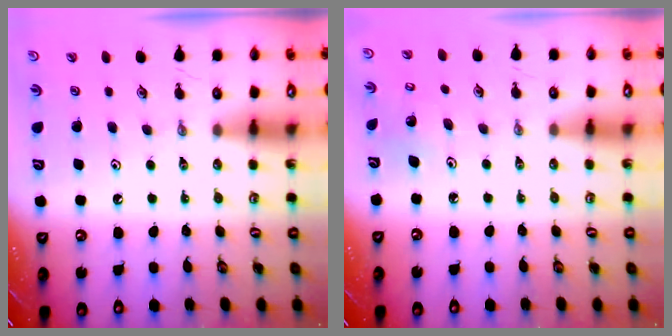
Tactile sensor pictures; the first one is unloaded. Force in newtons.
{"total": 3.6, "press": 3.6, "slide": 0.4}